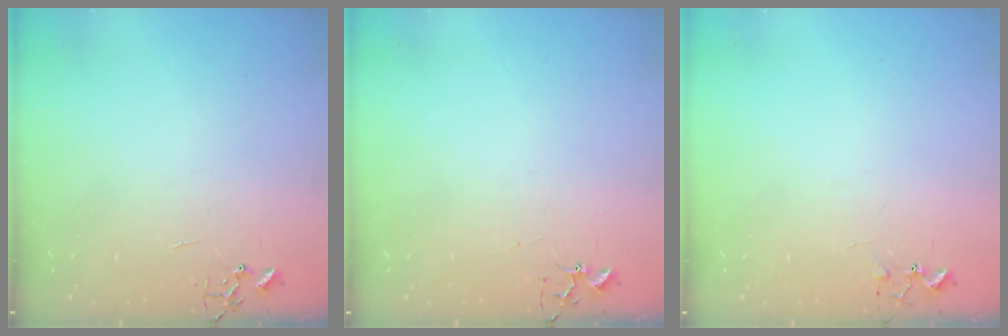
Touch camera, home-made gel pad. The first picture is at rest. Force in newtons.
{"total": 4.2, "press": 4.2, "slide": 0.7}
{"total": 5.8, "press": 5.7, "slide": 0.7}